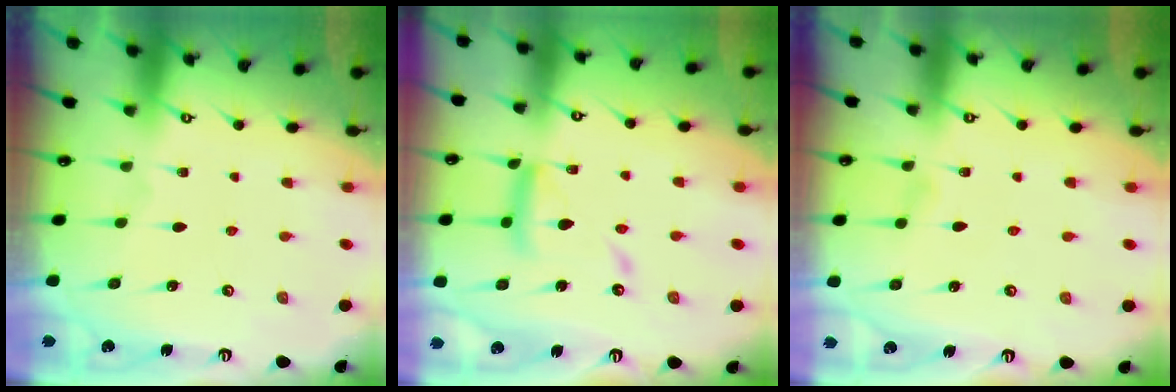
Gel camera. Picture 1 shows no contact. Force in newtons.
{"total": 12.8, "press": 12.7, "slide": 1.1}
{"total": 2.8, "press": 2.8, "slide": 0.3}